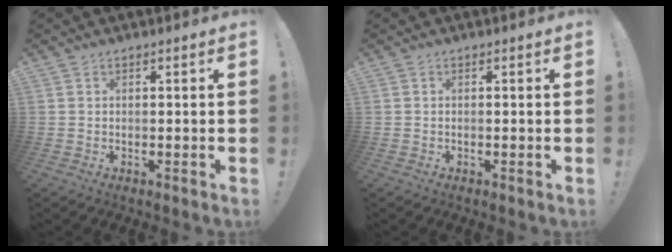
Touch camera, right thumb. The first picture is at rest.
{"total": 0.0}